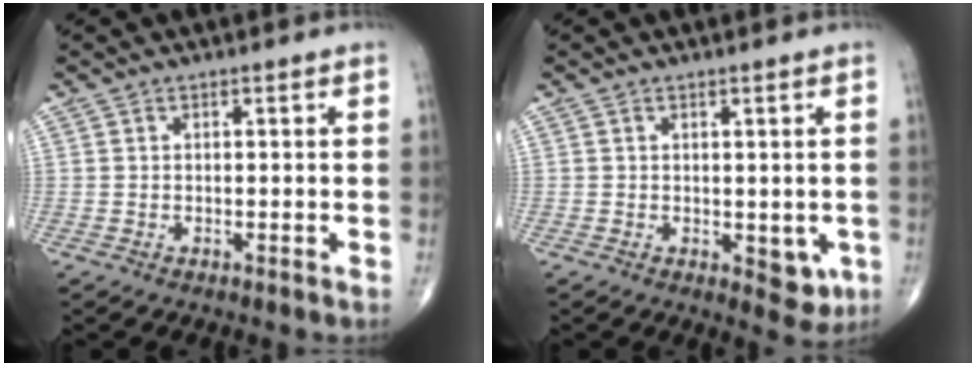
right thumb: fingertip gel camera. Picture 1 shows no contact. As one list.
[{"total": 4.6, "force": [-0.8, 2.5, 3.8], "torque": [-0.024, -0.008, -0.003]}]